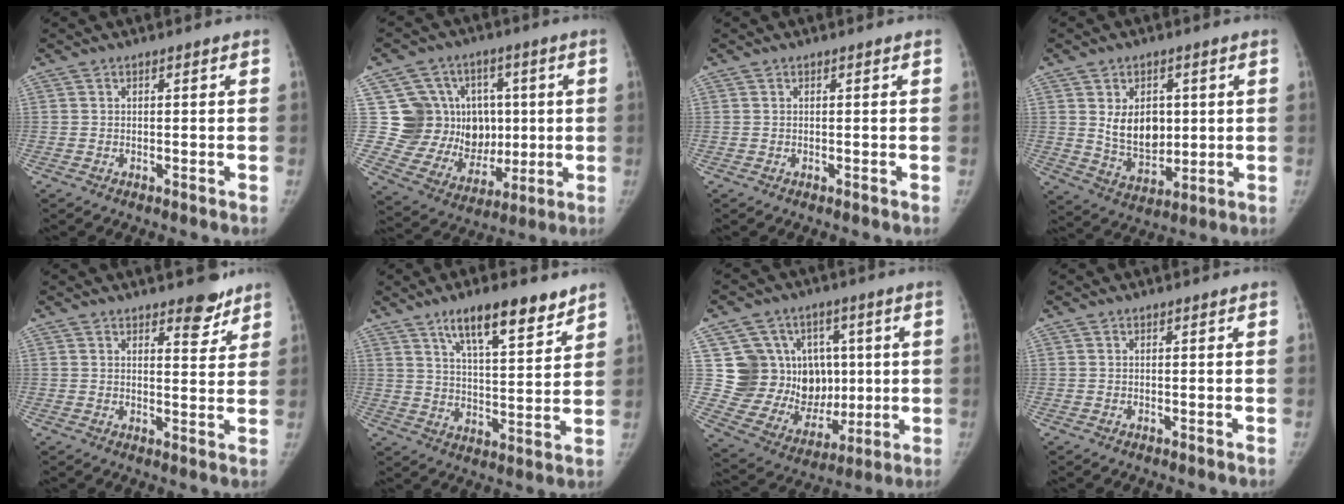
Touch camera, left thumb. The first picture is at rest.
{"total": 16.2, "force": [2.2, 14.1, 7.6], "torque": [-0.063, 0.008, 0.064]}
{"total": 0.0}
{"total": 10.3, "force": [1.8, 7.1, 7.2], "torque": [-0.082, -0.020, 0.046]}
{"total": 5.4, "force": [4.1, 2.3, 2.7], "torque": [-0.010, -0.028, 0.055]}
{"total": 13.1, "force": [8.9, 3.6, 8.8], "torque": [-0.117, -0.048, 0.147]}
{"total": 17.6, "force": [2.8, 15.1, 8.6], "torque": [-0.083, 0.010, 0.080]}
{"total": 0.0}